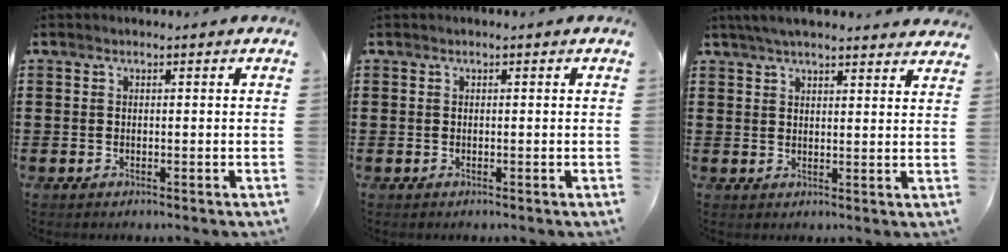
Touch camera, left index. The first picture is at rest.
{"total": 0.0}
{"total": 4.1, "force": [3.8, 0.2, 1.4], "torque": [-0.037, -0.004, 0.071]}